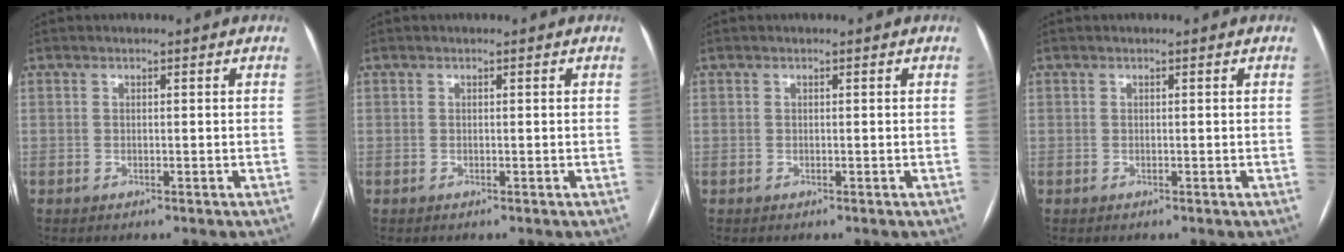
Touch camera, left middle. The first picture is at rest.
{"total": 0.0}
{"total": 0.0}
{"total": 0.0}